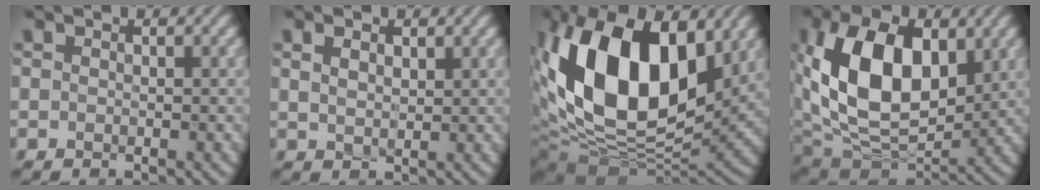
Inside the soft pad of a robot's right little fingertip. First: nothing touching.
{"total": 2.0, "force": [0.9, 1.1, 1.4], "torque": [-0.029, -0.001, 0.021]}
{"total": 16.9, "force": [4.4, 9.9, 13.0], "torque": [-0.254, 0.008, 0.073]}
{"total": 13.0, "force": [2.2, 8.3, 9.8], "torque": [-0.189, -0.001, 0.037]}